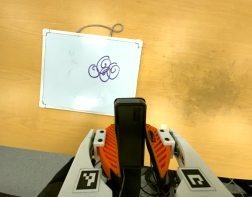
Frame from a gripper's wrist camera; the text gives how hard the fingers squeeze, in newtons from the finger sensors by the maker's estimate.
{"total": 4.3, "left": 3.3, "right": 5.4}